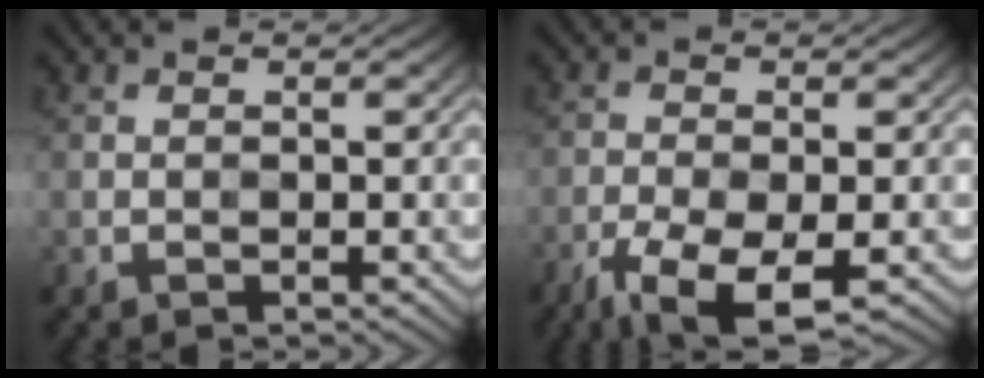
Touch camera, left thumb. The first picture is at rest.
{"total": 8.1, "force": [-4.7, 2.6, 6.1], "torque": [-0.121, -0.018, -0.085]}